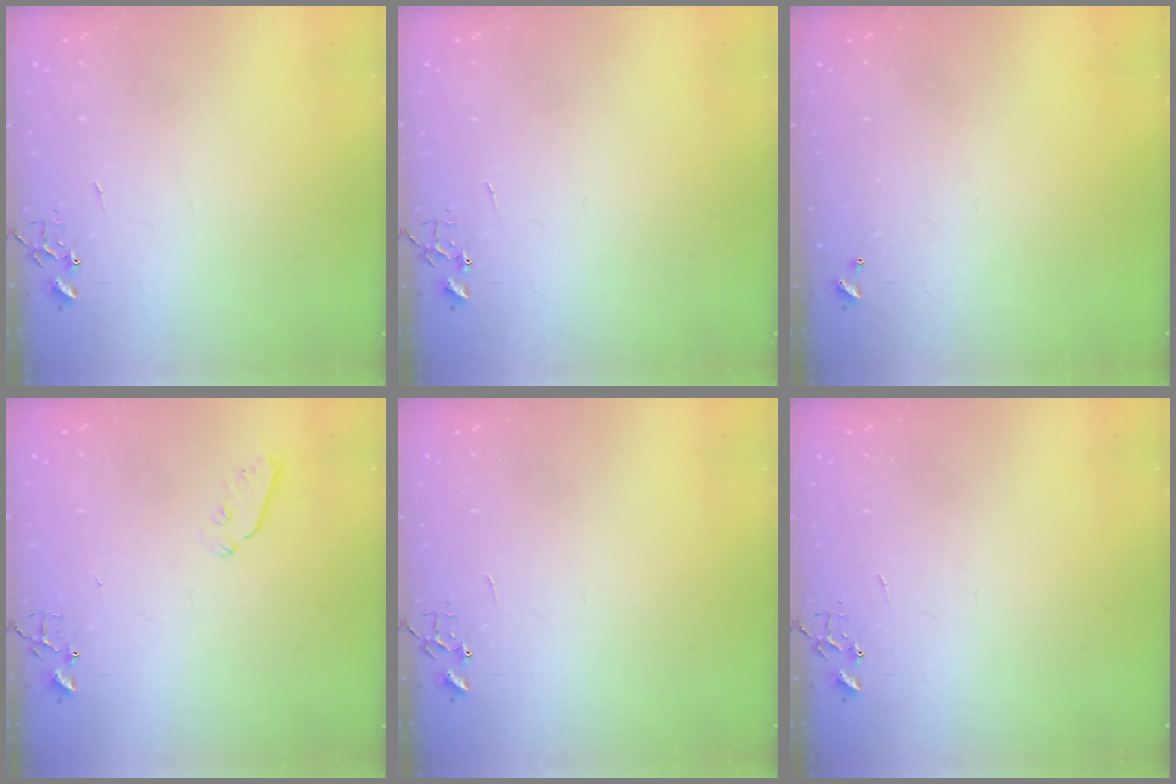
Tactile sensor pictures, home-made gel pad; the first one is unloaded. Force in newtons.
{"total": 0.0}
{"total": 0.0}
{"total": 4.4, "press": 4.3, "slide": 0.8}
{"total": 0.0}
{"total": 0.0}